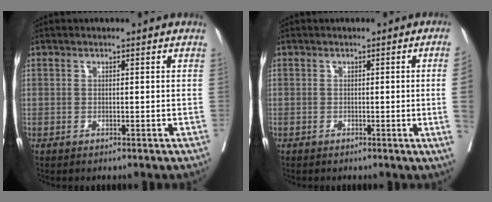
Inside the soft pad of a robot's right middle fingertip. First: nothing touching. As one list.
[{"total": 4.3, "force": [-0.5, -1.8, 3.8], "torque": [-0.046, -0.009, -0.004]}]